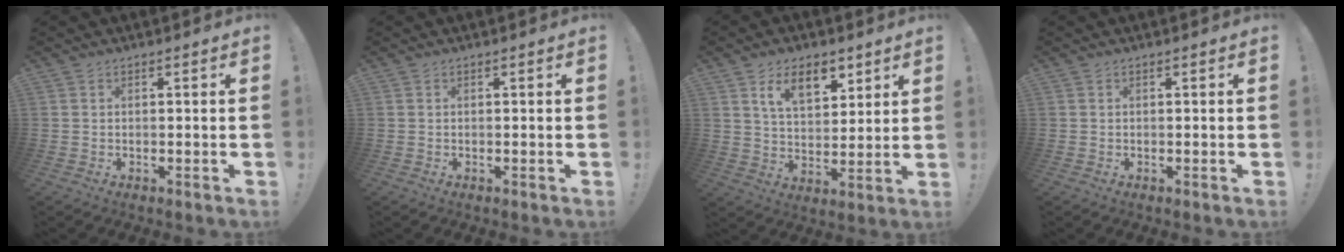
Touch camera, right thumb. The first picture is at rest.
{"total": 0.0}
{"total": 11.1, "force": [6.6, 6.0, 6.7], "torque": [-0.104, -0.022, 0.119]}
{"total": 0.0}